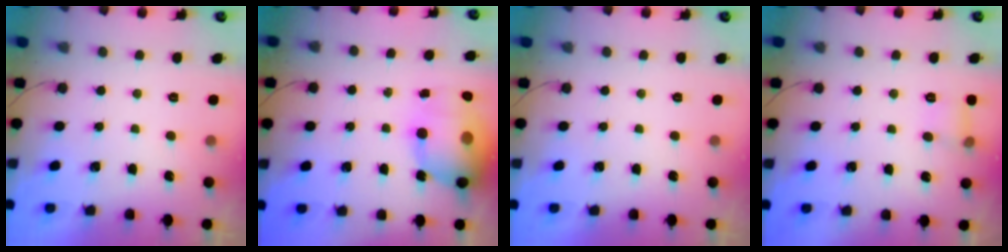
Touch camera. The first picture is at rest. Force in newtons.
{"total": 18.9, "press": 18.4, "slide": 4.3}
{"total": 0.0}
{"total": 4.8, "press": 4.6, "slide": 1.4}